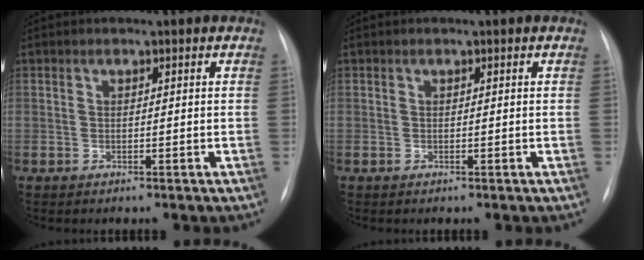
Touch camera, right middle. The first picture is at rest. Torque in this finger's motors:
{"motor_torque": [0.00, 0.00, 0.03, 0.01]}